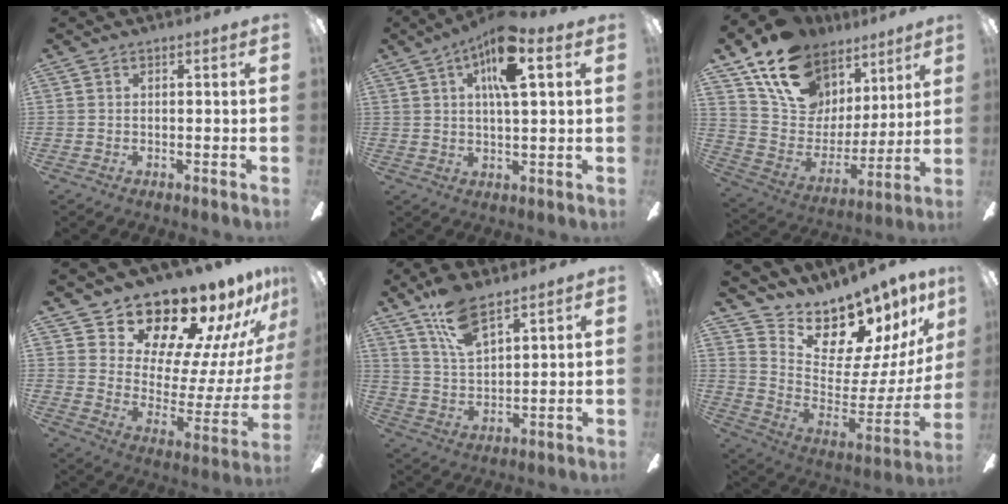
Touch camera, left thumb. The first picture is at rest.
{"total": 11.9, "force": [5.3, 4.0, 9.9], "torque": [-0.162, -0.003, 0.086]}
{"total": 17.6, "force": [11.8, 11.0, 6.9], "torque": [-0.141, -0.069, 0.223]}
{"total": 18.9, "force": [16.7, 6.7, 5.8], "torque": [-0.092, -0.149, 0.293]}
{"total": 11.3, "force": [8.0, 4.4, 6.6], "torque": [-0.123, -0.033, 0.147]}
{"total": 13.2, "force": [12.3, 4.2, 2.7], "torque": [-0.037, -0.132, 0.214]}